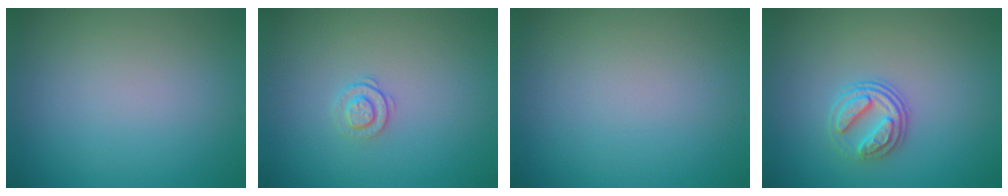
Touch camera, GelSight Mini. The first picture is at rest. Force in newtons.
{"total": 1.2, "press": 0.9, "slide": 0.8}
{"total": 0.0}
{"total": 2.9, "press": 2.6, "slide": 1.3}